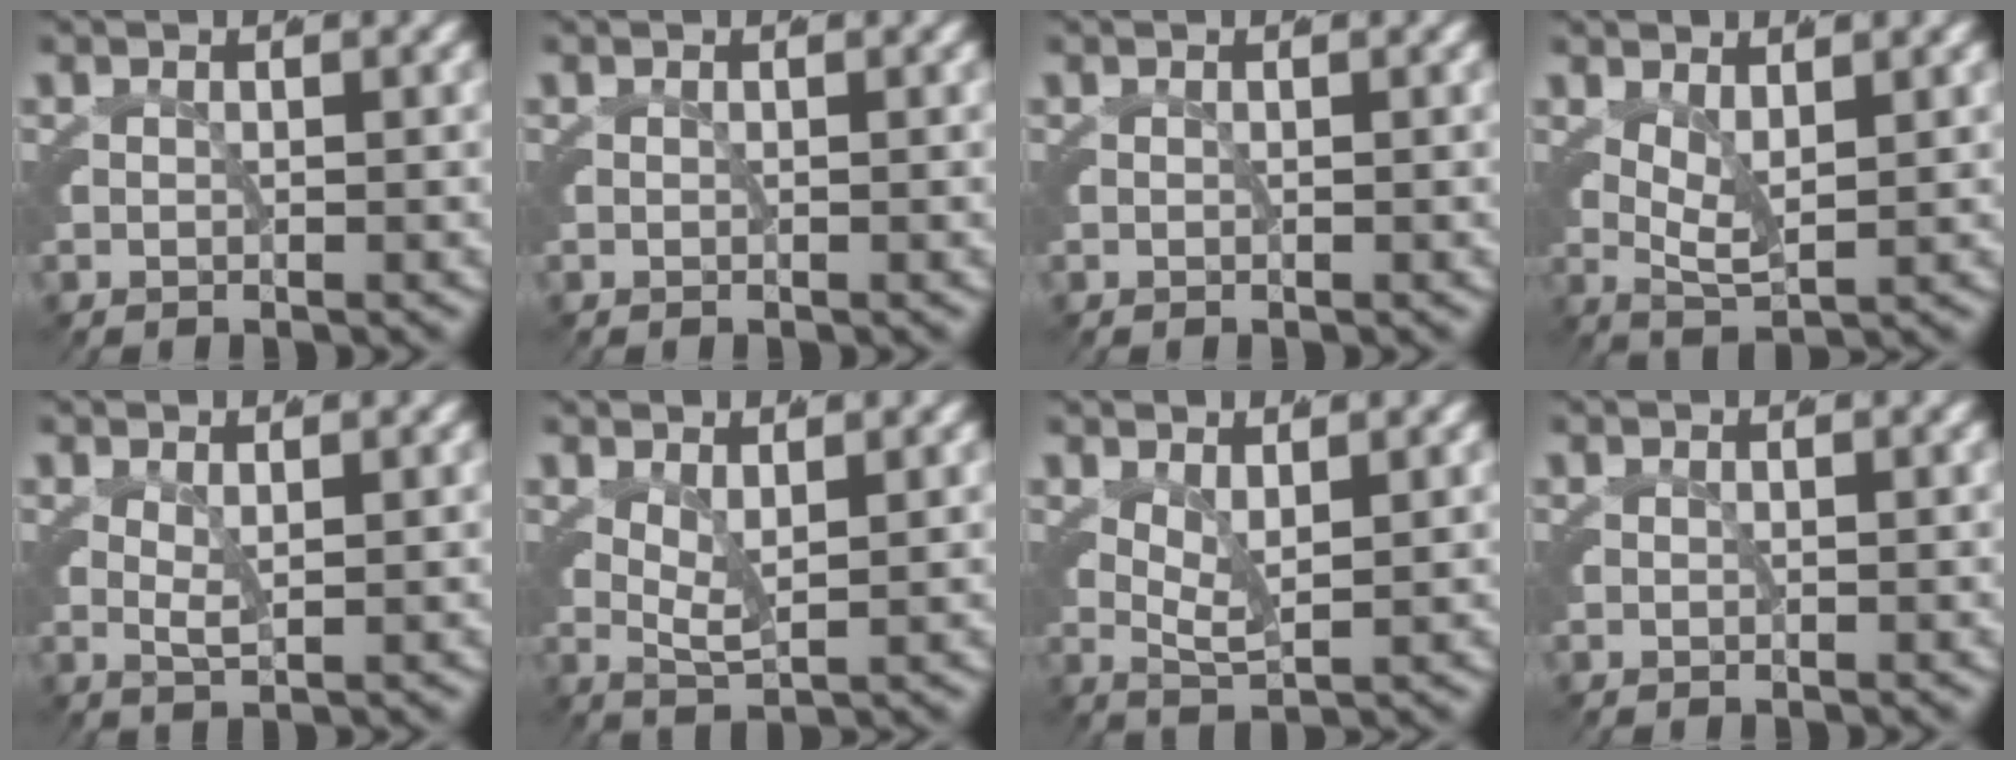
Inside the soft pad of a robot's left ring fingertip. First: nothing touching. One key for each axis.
{"total": 0.0}
{"total": 0.0}
{"total": 5.0, "fx": 1.9, "fy": 2.9, "fz": 3.7, "tx": -0.071, "ty": -0.010, "tz": 0.032}
{"total": 2.0, "fx": 0.9, "fy": 0.9, "fz": 1.5, "tx": -0.036, "ty": -0.012, "tz": 0.021}
{"total": 3.8, "fx": 1.7, "fy": 1.8, "fz": 2.8, "tx": -0.054, "ty": -0.009, "tz": 0.030}
{"total": 4.2, "fx": 1.9, "fy": 2.1, "fz": 3.1, "tx": -0.060, "ty": -0.009, "tz": 0.032}
{"total": 0.0}